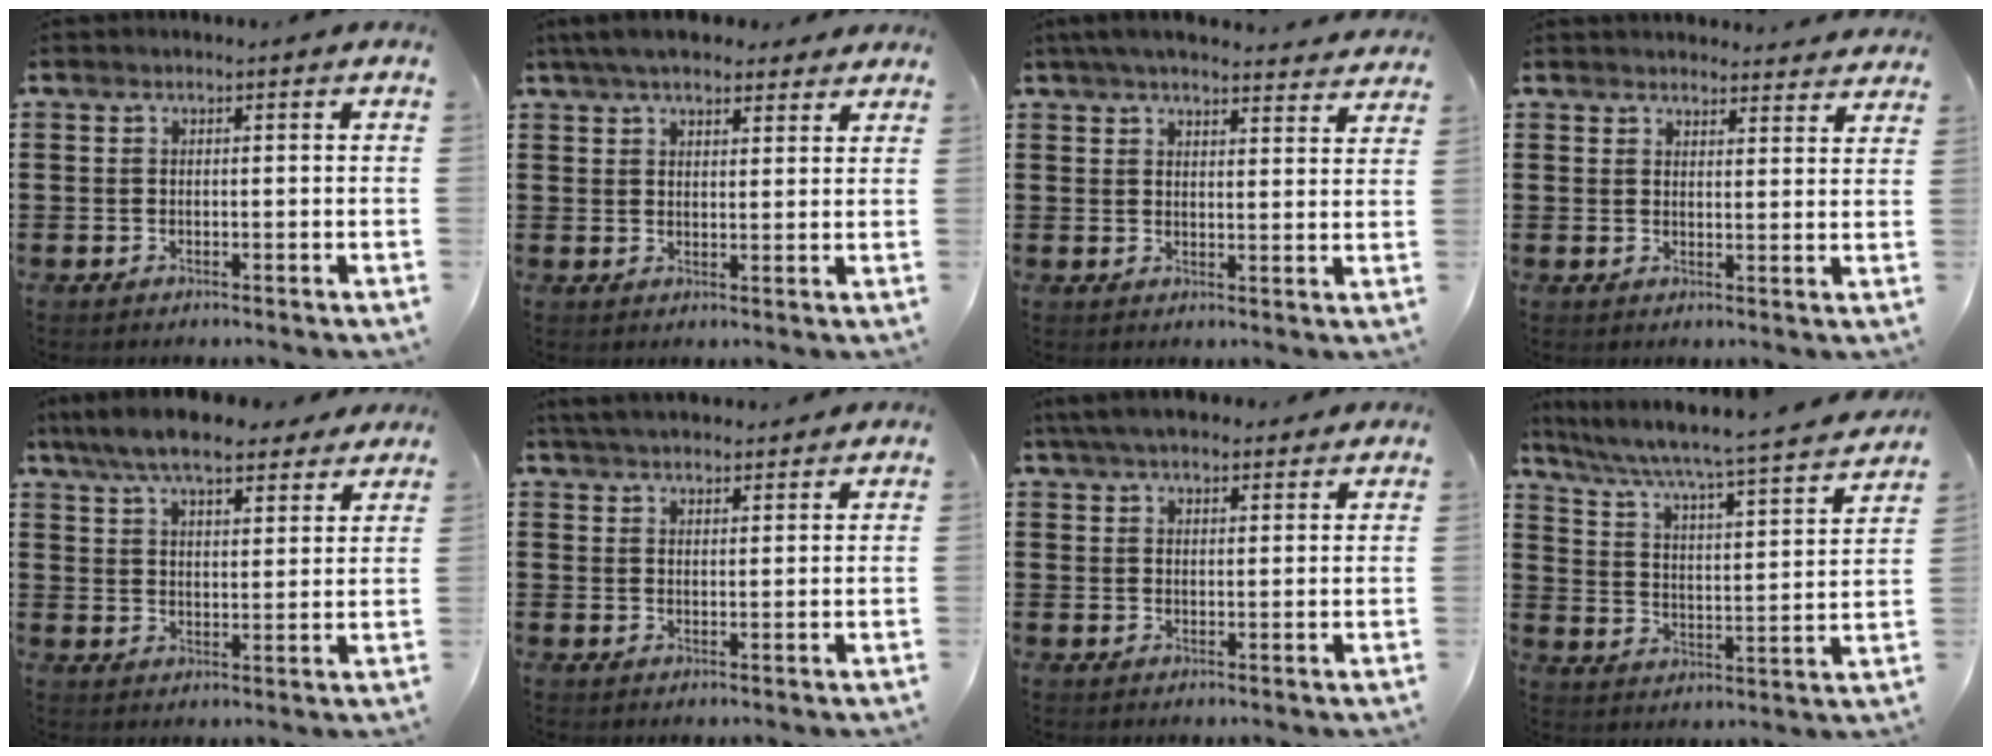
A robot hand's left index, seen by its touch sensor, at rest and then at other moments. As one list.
[{"total": 5.2, "force": [4.5, 1.4, 2.2], "torque": [-0.056, -0.003, 0.086]}, {"total": 4.5, "force": [4.2, 0.3, 1.6], "torque": [-0.045, -0.014, 0.077]}, {"total": 3.1, "force": [3.1, 0.3, 0.2], "torque": [-0.004, -0.014, 0.057]}, {"total": 8.3, "force": [7.4, 1.5, 3.4], "torque": [-0.092, -0.022, 0.137]}, {"total": 4.1, "force": [4.0, 0.5, 0.9], "torque": [-0.029, -0.006, 0.075]}, {"total": 5.0, "force": [4.4, 1.3, 2.0], "torque": [-0.051, -0.004, 0.084]}, {"total": 4.5, "force": [3.8, -0.4, 2.4], "torque": [-0.068, -0.046, 0.050]}]